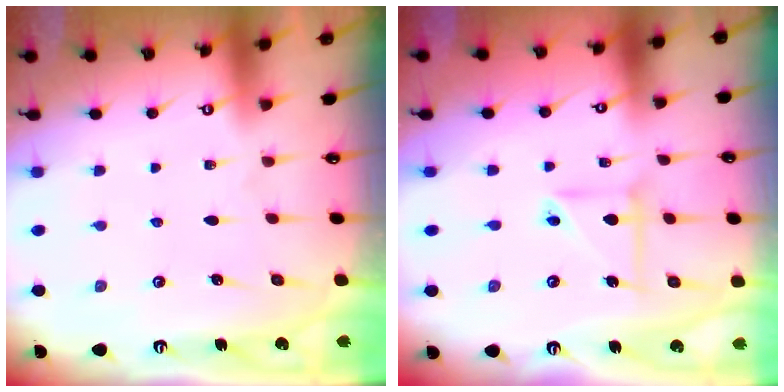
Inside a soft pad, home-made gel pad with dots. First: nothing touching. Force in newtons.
{"total": 5.7, "press": 5.5, "slide": 1.4}